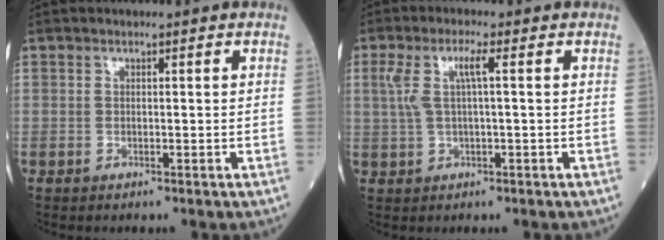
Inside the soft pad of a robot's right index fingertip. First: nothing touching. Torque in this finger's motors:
{"motor_torque": [0.64, 0.14, 0.23, 0.11]}